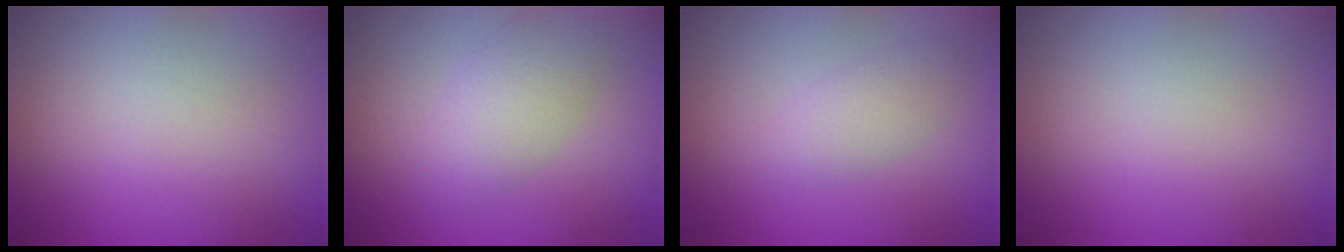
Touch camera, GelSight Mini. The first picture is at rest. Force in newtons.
{"total": 3.4, "press": 3.4, "slide": 0.0}
{"total": 2.0, "press": 2.0, "slide": 0.1}
{"total": 0.0}